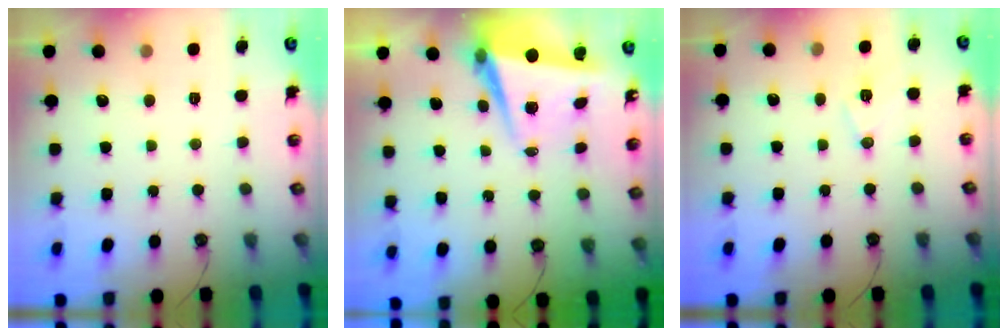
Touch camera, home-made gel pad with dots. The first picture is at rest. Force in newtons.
{"total": 6.6, "press": 6.4, "slide": 1.6}
{"total": 7.6, "press": 6.7, "slide": 3.7}